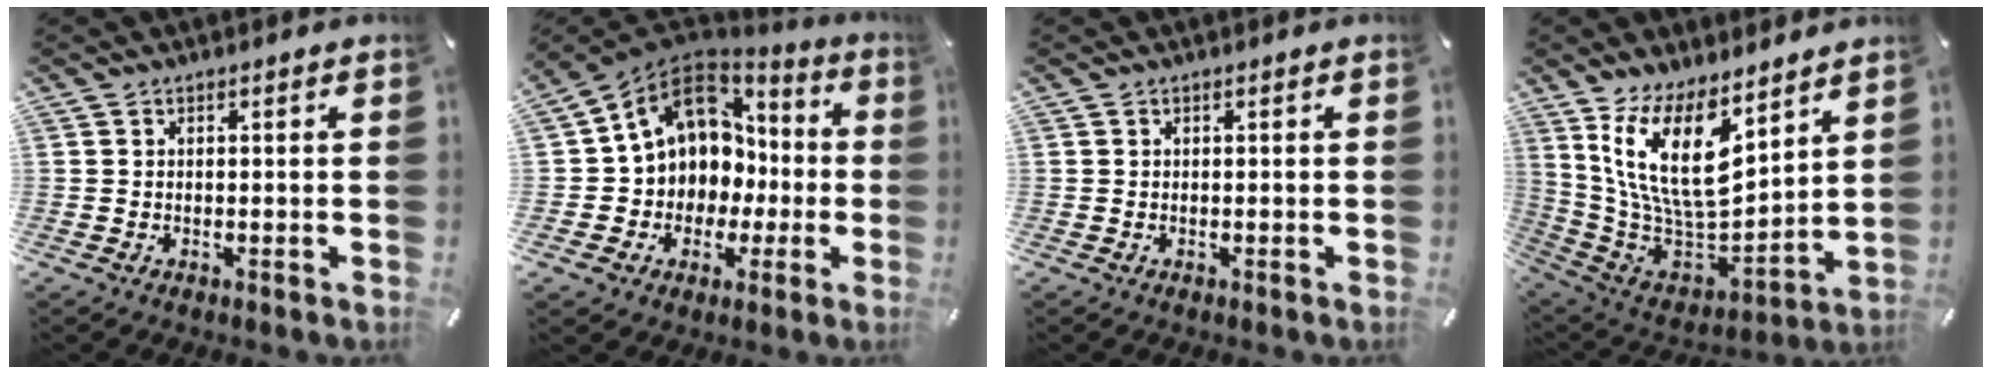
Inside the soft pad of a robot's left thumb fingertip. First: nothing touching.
{"total": 11.2, "force": [3.2, 10.1, 3.4], "torque": [-0.083, -0.018, 0.069]}
{"total": 0.0}
{"total": 18.8, "force": [10.1, 8.6, 13.3], "torque": [-0.281, -0.073, 0.178]}